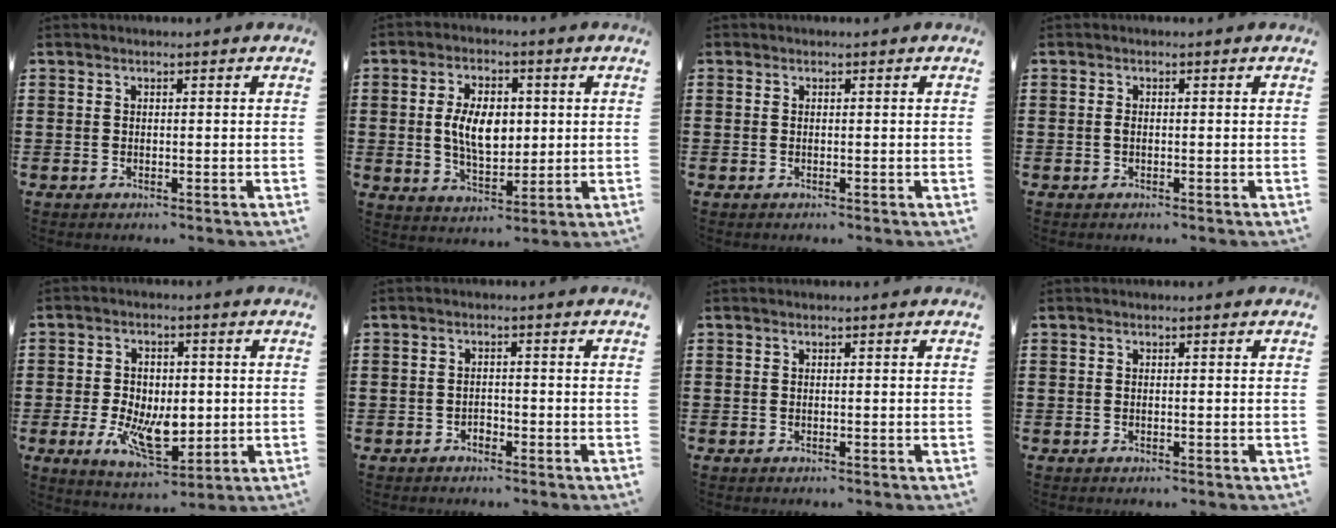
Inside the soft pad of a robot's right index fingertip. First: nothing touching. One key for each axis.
{"total": 7.8, "fx": 0.8, "fy": 4.4, "fz": 6.3, "tx": -0.123, "ty": 0.005, "tz": 0.006}
{"total": 0.0}
{"total": 0.8, "fx": -0.2, "fy": 0.4, "fz": 0.7, "tx": -0.016, "ty": -0.002, "tz": -0.003}
{"total": 9.1, "fx": -1.6, "fy": 5.3, "fz": 7.3, "tx": -0.143, "ty": 0.002, "tz": -0.026}
{"total": 1.2, "fx": -1.0, "fy": 0.6, "fz": 0.3, "tx": -0.009, "ty": 0.000, "tz": -0.021}
{"total": 0.0}
{"total": 0.0}